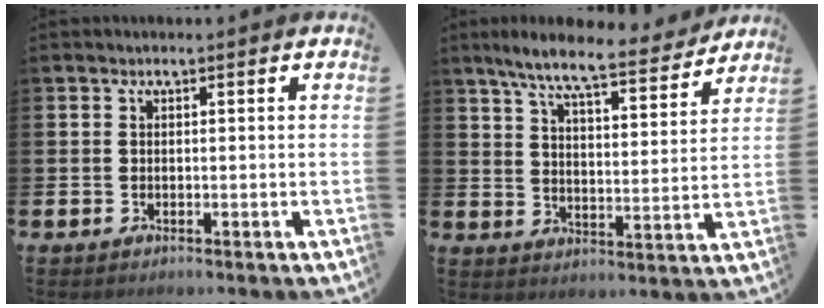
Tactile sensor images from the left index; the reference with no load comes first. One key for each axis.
{"total": 8.5, "fx": 7.5, "fy": 0.9, "fz": 3.8, "tx": -0.097, "ty": -0.039, "tz": 0.129}